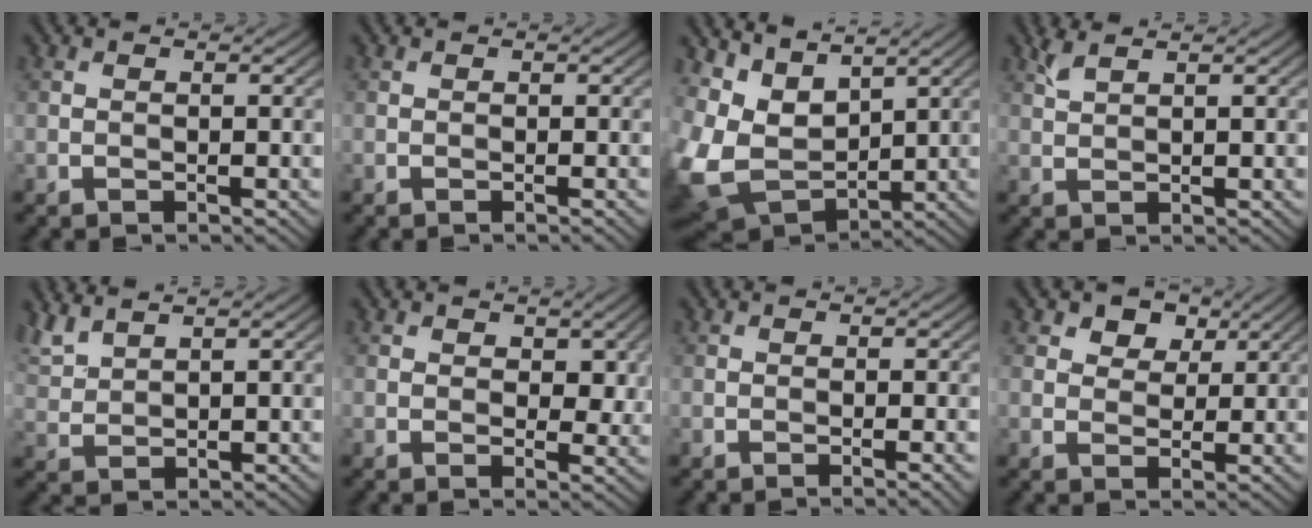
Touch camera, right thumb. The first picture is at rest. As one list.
[{"total": 0.0}, {"total": 9.2, "force": [4.7, 5.6, 5.6], "torque": [-0.169, 0.002, 0.093]}, {"total": 1.9, "force": [1.5, 0.3, 1.2], "torque": [-0.036, 0.007, 0.037]}, {"total": 3.9, "force": [3.4, 0.8, 1.8], "torque": [-0.054, 0.010, 0.079]}, {"total": 3.8, "force": [1.2, 2.4, 2.6], "torque": [-0.042, -0.007, 0.018]}, {"total": 0.9, "force": [-0.3, 0.1, 0.8], "torque": [-0.014, -0.002, -0.008]}, {"total": 5.1, "force": [3.0, 3.4, 2.4], "torque": [-0.044, -0.009, 0.054]}]